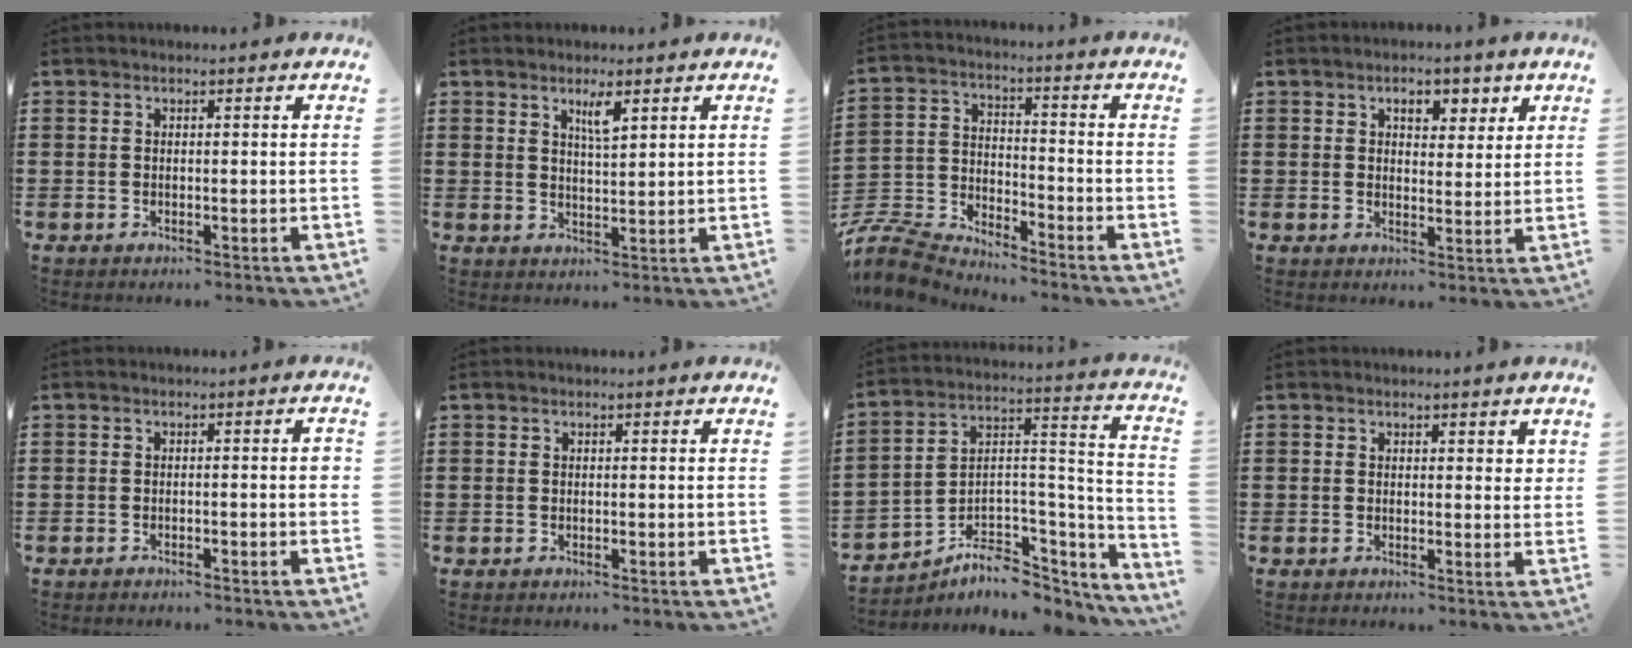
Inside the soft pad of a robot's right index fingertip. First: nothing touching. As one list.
[{"total": 3.2, "force": [1.9, 0.6, 2.5], "torque": [-0.044, 0.001, 0.029]}, {"total": 7.2, "force": [-7.0, 1.0, 0.9], "torque": [-0.042, -0.001, -0.149]}, {"total": 4.0, "force": [2.2, 2.4, 2.2], "torque": [-0.032, 0.003, 0.031]}, {"total": 1.7, "force": [-1.0, 0.1, 1.3], "torque": [-0.020, 0.000, -0.019]}, {"total": 0.0}, {"total": 5.5, "force": [-3.4, 3.9, 1.9], "torque": [-0.046, -0.013, -0.059]}, {"total": 1.0, "force": [0.8, 0.5, 0.3], "torque": [0.001, 0.001, 0.015]}]